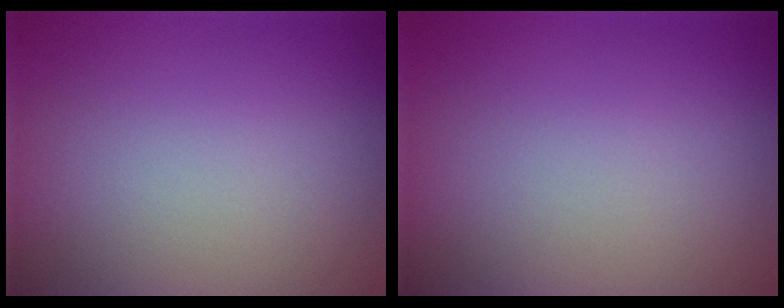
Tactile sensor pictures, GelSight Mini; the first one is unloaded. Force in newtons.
{"total": 0.0}